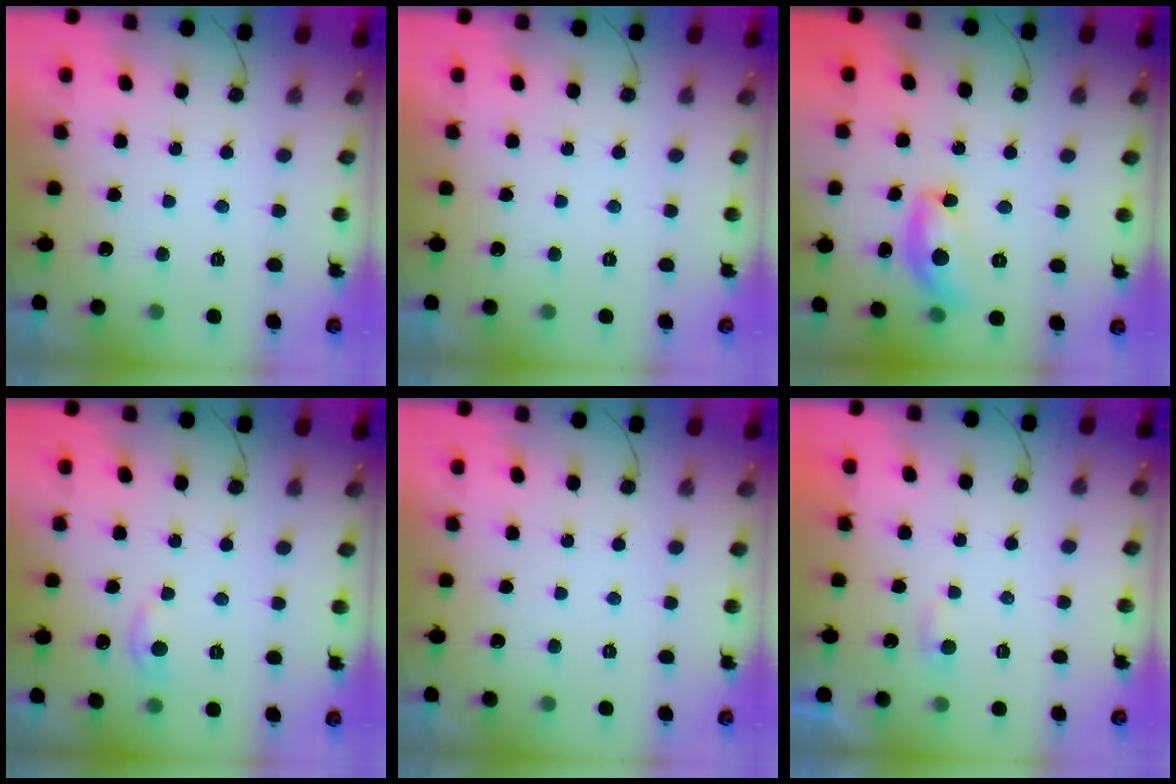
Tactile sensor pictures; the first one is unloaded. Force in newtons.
{"total": 0.0}
{"total": 13.5, "press": 13.5, "slide": 0.8}
{"total": 6.1, "press": 6.1, "slide": 0.8}
{"total": 0.0}
{"total": 2.3, "press": 2.3, "slide": 0.2}